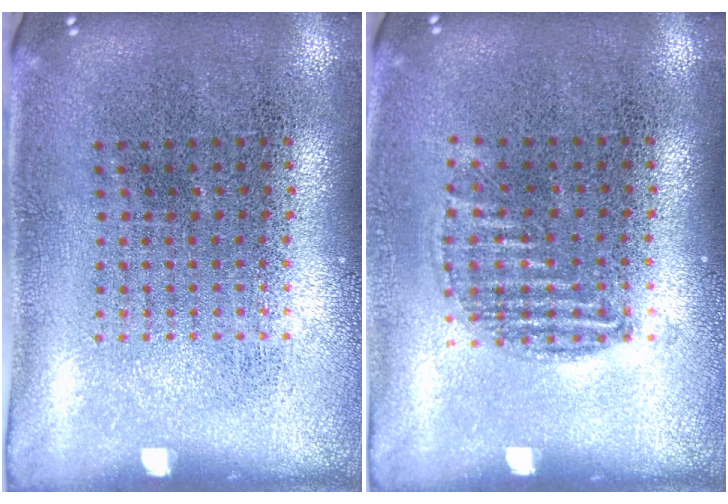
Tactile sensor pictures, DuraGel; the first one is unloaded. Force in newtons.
{"total": 0.9, "press": 0.8, "slide": 0.4}